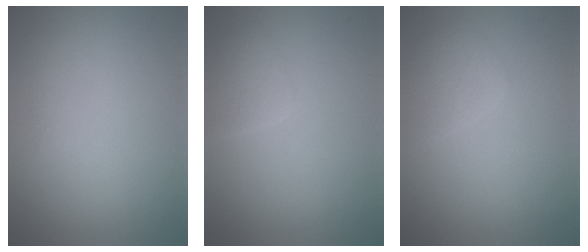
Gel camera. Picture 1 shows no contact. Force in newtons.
{"total": 1.9, "press": 1.9, "slide": 0.0}
{"total": 1.6, "press": 1.6, "slide": 0.1}